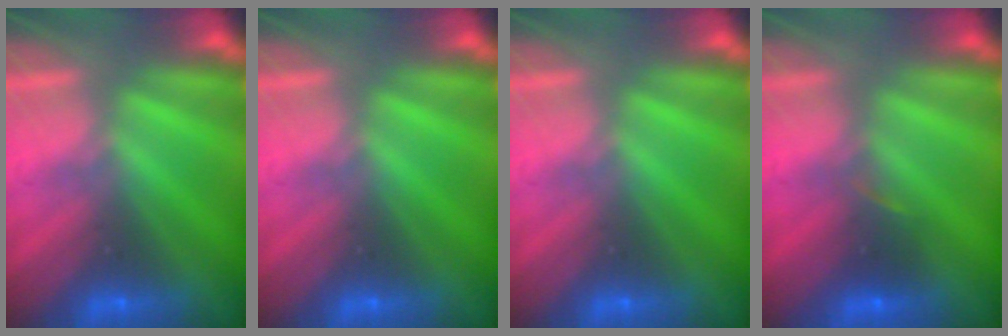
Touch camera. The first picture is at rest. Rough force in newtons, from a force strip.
{"total": 0.0}
{"total": 0.0}
{"total": 2.6}